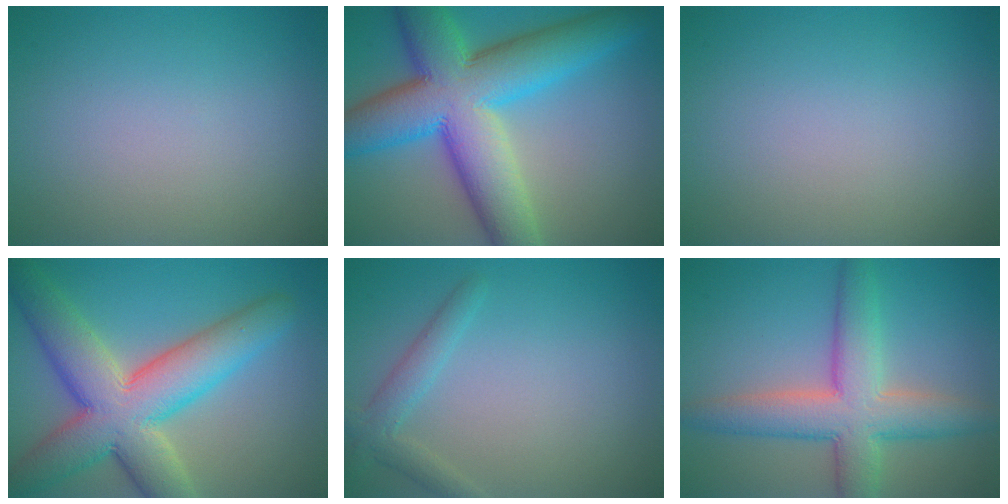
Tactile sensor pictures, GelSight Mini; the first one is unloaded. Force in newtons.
{"total": 13.1, "press": 13.1, "slide": 0.4}
{"total": 0.0}
{"total": 10.9, "press": 10.9, "slide": 0.6}
{"total": 2.3, "press": 2.3, "slide": 0.1}
{"total": 7.1, "press": 7.1, "slide": 0.2}